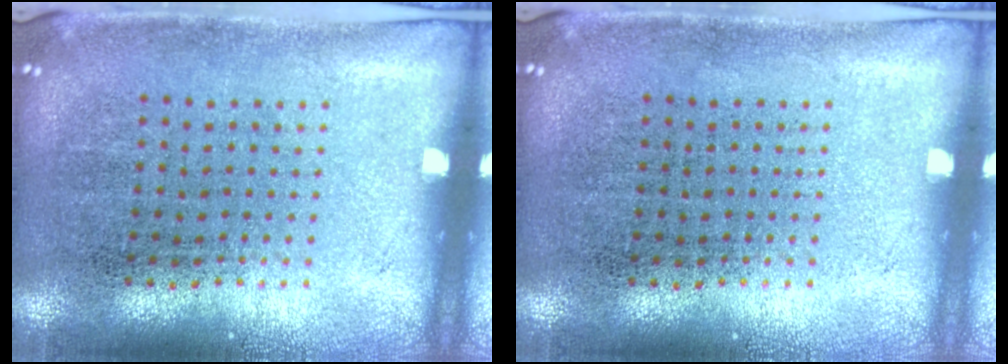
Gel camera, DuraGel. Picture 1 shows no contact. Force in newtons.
{"total": 0.0}